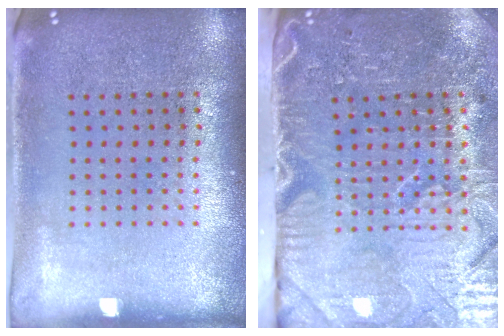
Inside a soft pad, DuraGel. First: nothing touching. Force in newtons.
{"total": 5.3, "press": 4.4, "slide": 2.9}